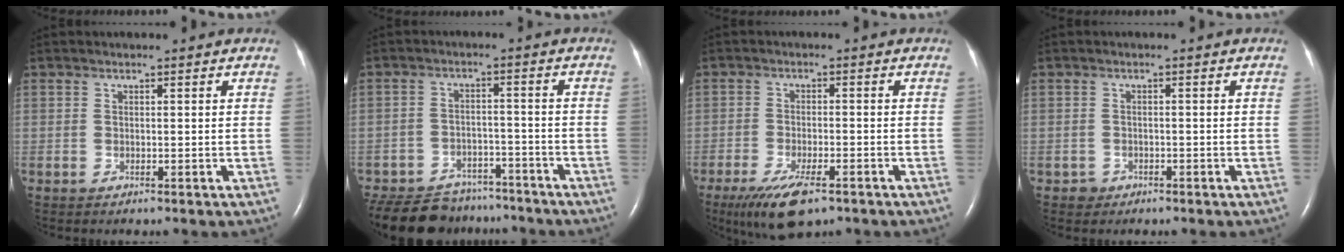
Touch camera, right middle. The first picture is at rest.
{"total": 14.8, "force": [-12.8, 6.1, 4.2], "torque": [-0.095, 0.000, -0.181]}
{"total": 8.4, "force": [-5.6, 2.5, 5.8], "torque": [-0.108, -0.017, -0.091]}
{"total": 1.4, "force": [-0.8, 1.1, -0.2], "torque": [0.001, 0.007, -0.014]}